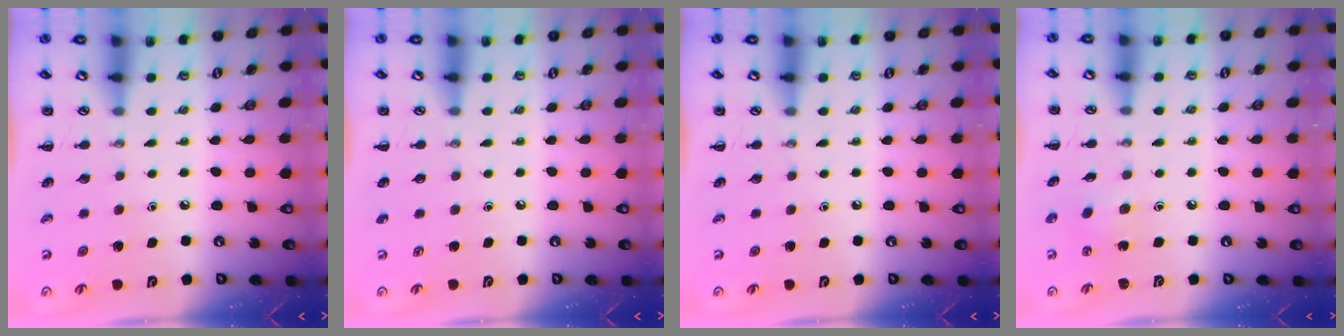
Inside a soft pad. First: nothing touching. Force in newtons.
{"total": 0.0}
{"total": 0.0}
{"total": 3.0, "press": 2.8, "slide": 0.9}